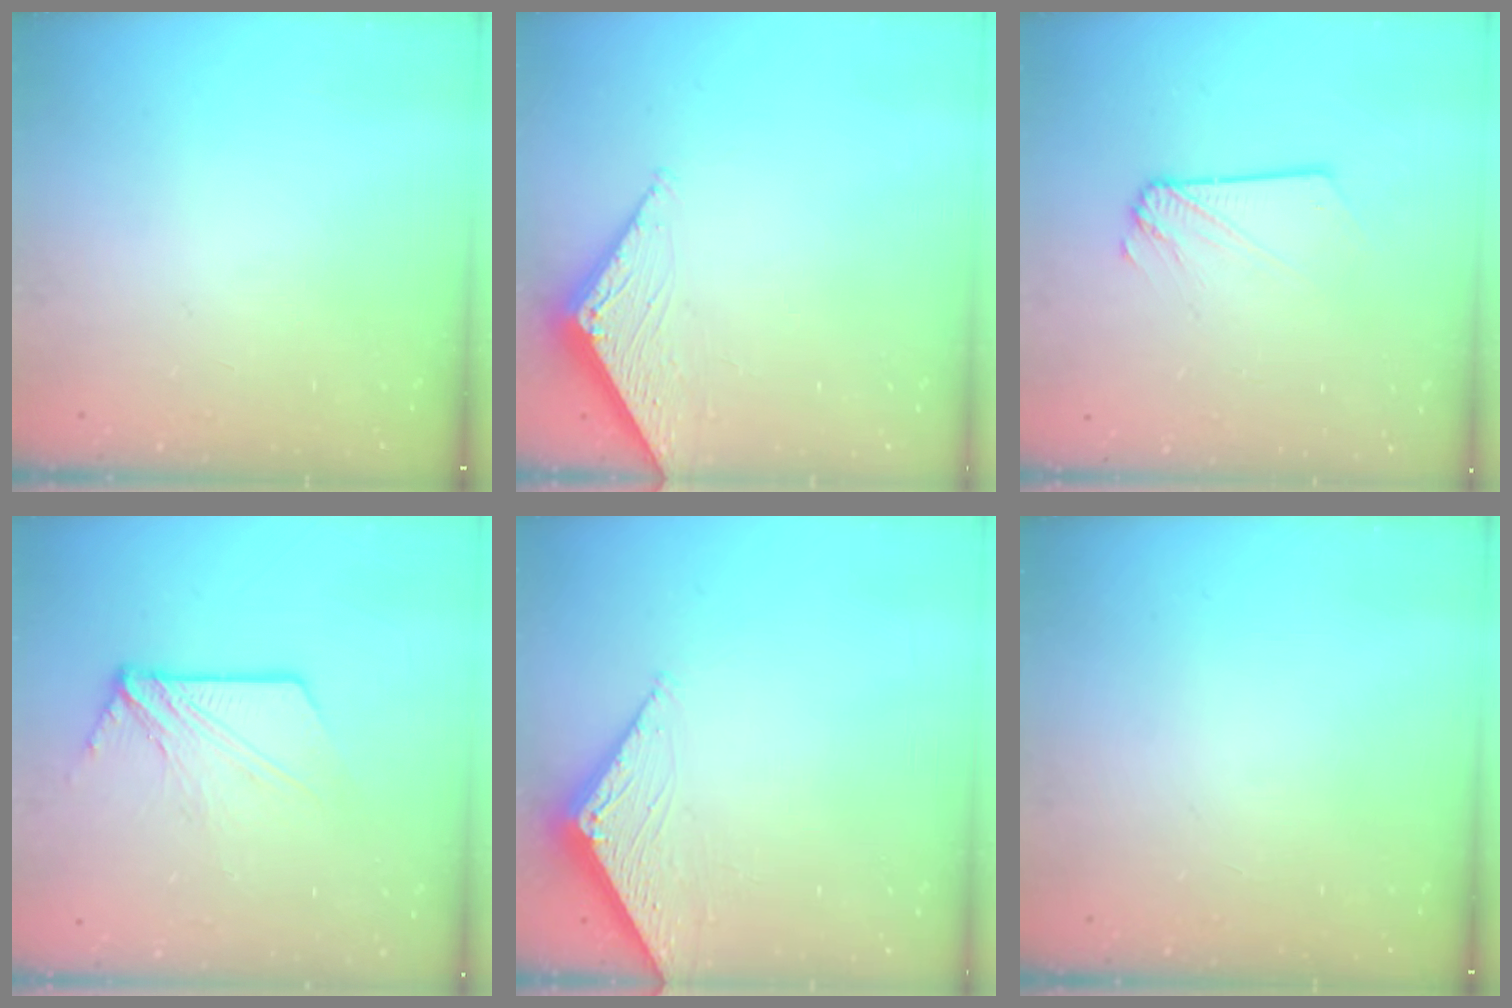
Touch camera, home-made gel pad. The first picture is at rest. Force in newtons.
{"total": 3.1, "press": 3.1, "slide": 0.4}
{"total": 2.1, "press": 2.1, "slide": 0.3}
{"total": 10.0, "press": 10.0, "slide": 0.8}
{"total": 2.8, "press": 2.8, "slide": 0.3}
{"total": 0.0}